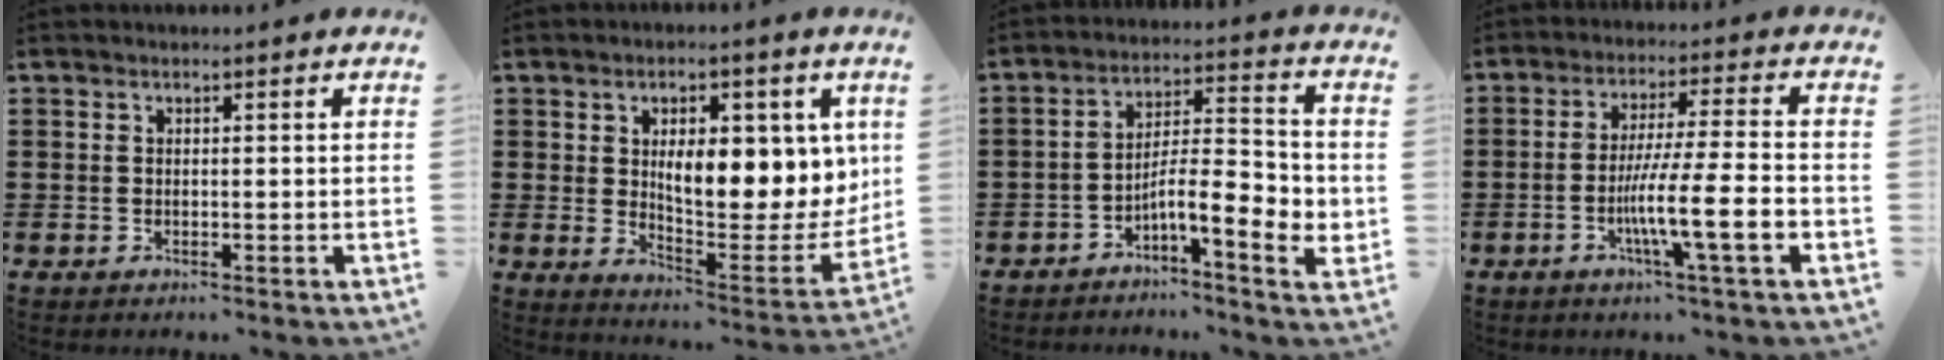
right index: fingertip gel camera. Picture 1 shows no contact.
{"total": 10.5, "force": [3.3, 4.8, 8.8], "torque": [-0.123, -0.021, 0.049]}
{"total": 8.3, "force": [-3.0, 2.1, 7.5], "torque": [-0.121, -0.011, -0.054]}
{"total": 10.8, "force": [-3.5, 0.9, 10.1], "torque": [-0.186, -0.012, -0.065]}